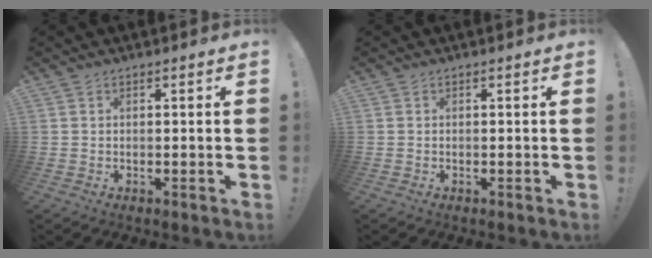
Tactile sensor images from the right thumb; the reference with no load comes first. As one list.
[{"total": 0.0}]